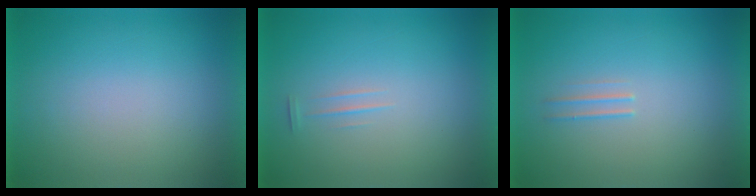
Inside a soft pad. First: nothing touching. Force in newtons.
{"total": 1.2}
{"total": 1.9}